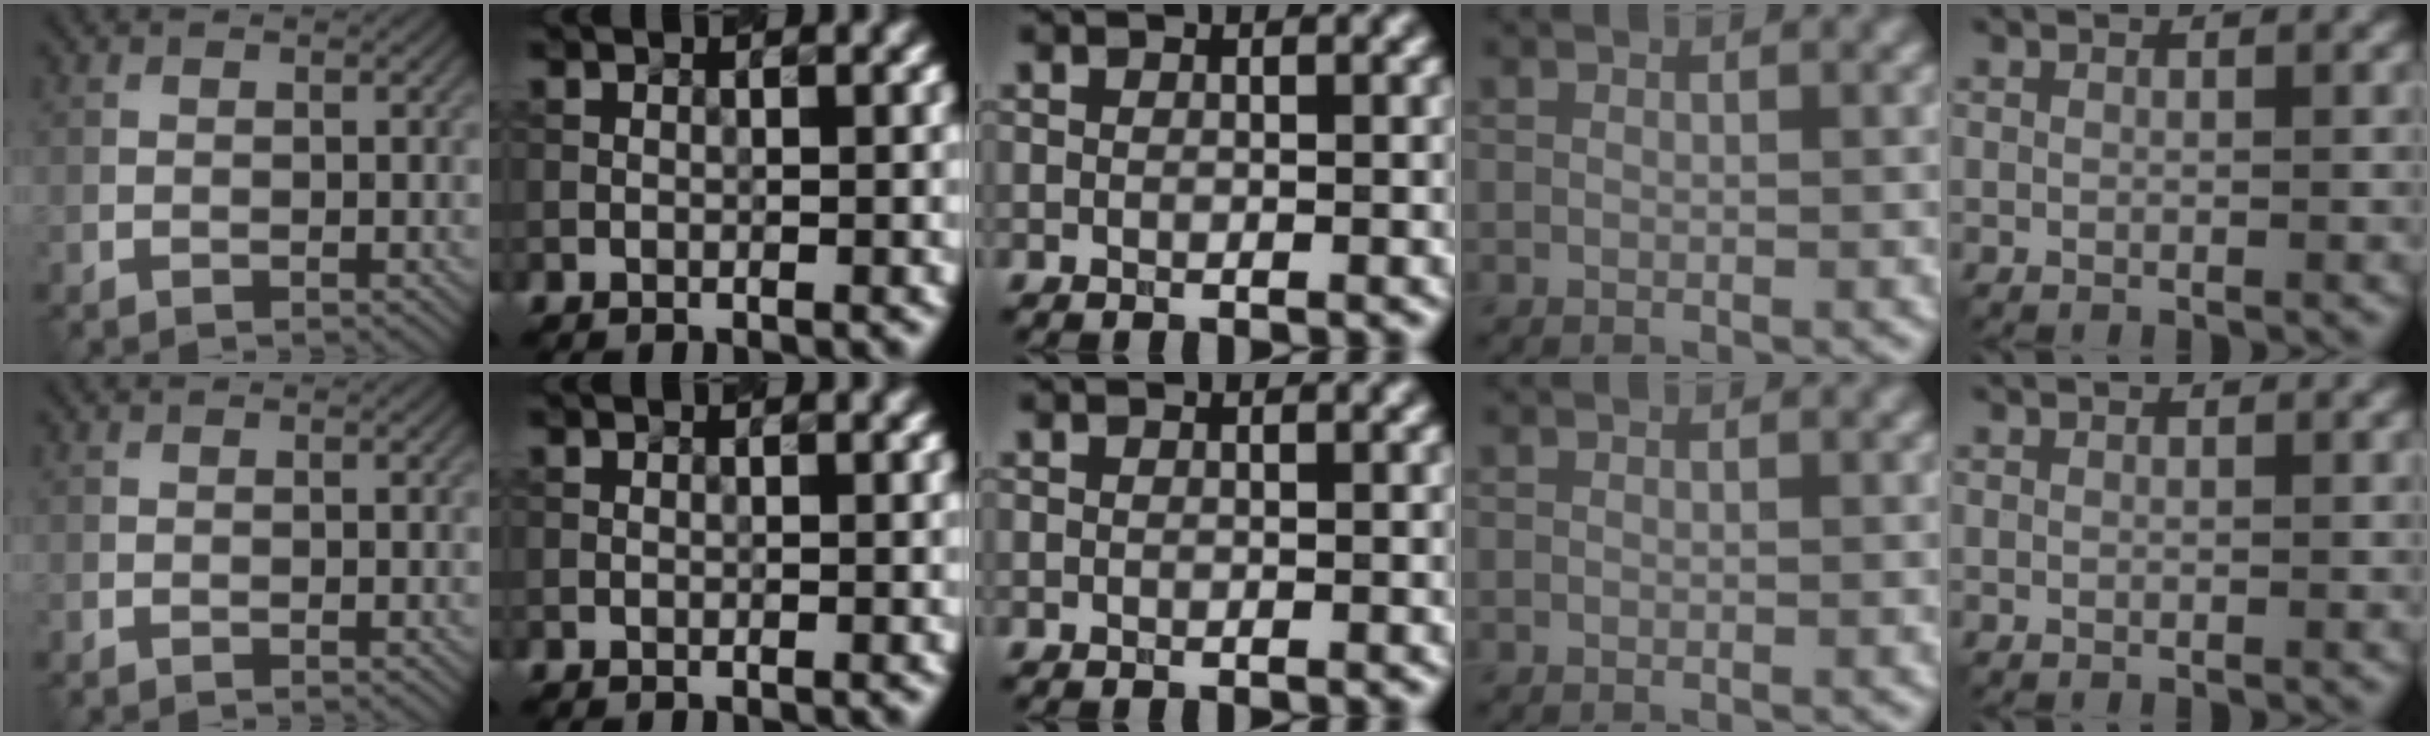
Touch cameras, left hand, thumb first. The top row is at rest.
{}